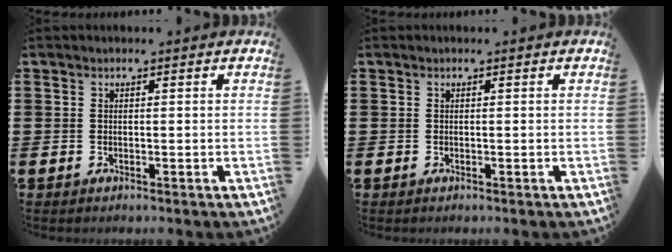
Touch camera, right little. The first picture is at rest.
{"total": 0.0}